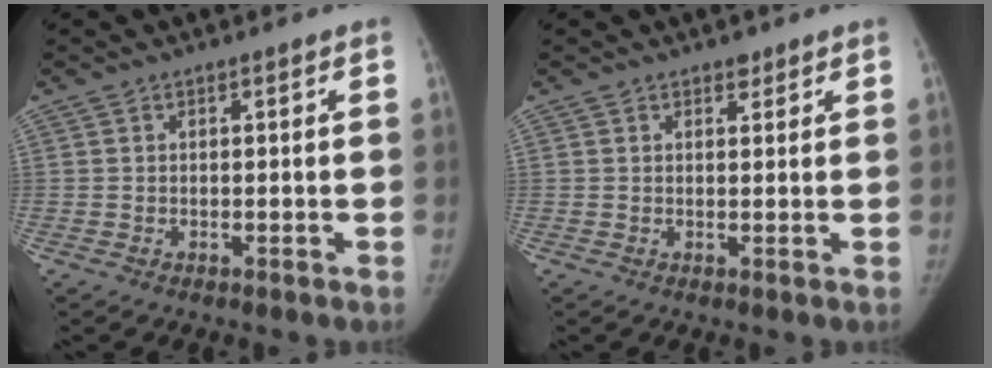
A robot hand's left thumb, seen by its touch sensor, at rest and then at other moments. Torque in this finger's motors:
{"motor_torque": [0.59, 0.05, 0.10, -0.07, 0.09]}